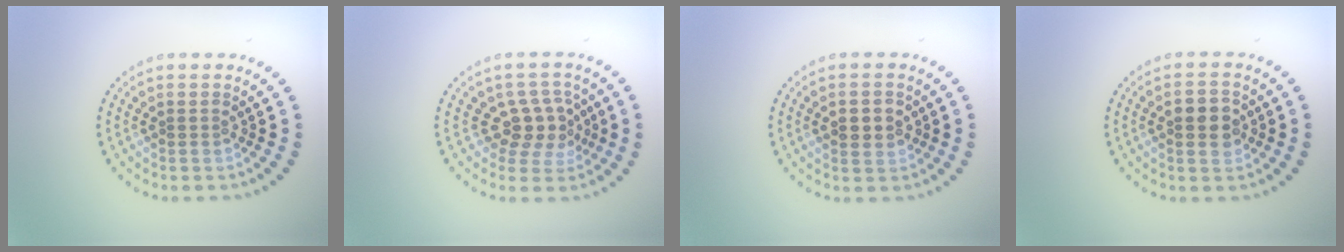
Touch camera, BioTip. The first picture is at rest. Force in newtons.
{"total": 3.1, "press": 2.7, "slide": 1.5}
{"total": 2.3, "press": 2.3, "slide": 0.2}
{"total": 3.1, "press": 3.1, "slide": 0.2}